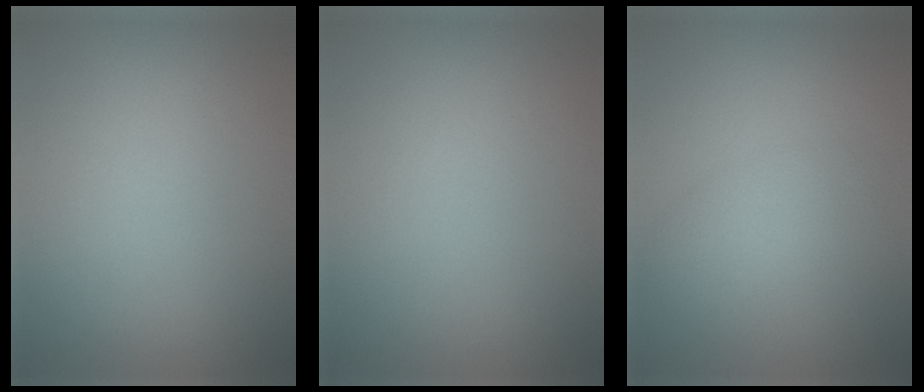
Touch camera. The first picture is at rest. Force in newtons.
{"total": 0.0}
{"total": 2.7, "press": 2.7, "slide": 0.1}